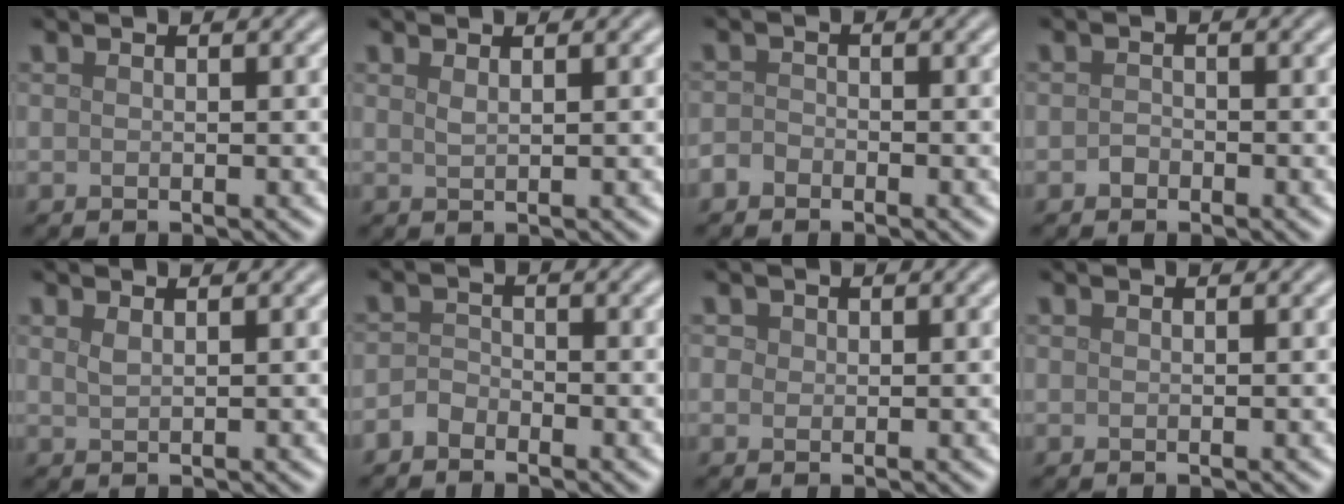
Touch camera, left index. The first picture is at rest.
{"total": 0.8, "force": [0.6, 0.3, 0.5], "torque": [-0.007, 0.001, 0.010]}
{"total": 1.2, "force": [-0.9, 0.8, 0.3], "torque": [-0.003, 0.003, -0.021]}
{"total": 0.9, "force": [-0.5, 0.7, 0.2], "torque": [-0.002, -0.001, -0.011]}
{"total": 0.9, "force": [0.6, 0.3, 0.6], "torque": [-0.010, 0.001, 0.011]}
{"total": 1.5, "force": [-1.2, 0.8, 0.4], "torque": [-0.006, 0.006, -0.028]}
{"total": 0.8, "force": [0.3, 0.7, 0.2], "torque": [-0.001, 0.000, 0.000]}
{"total": 0.0}